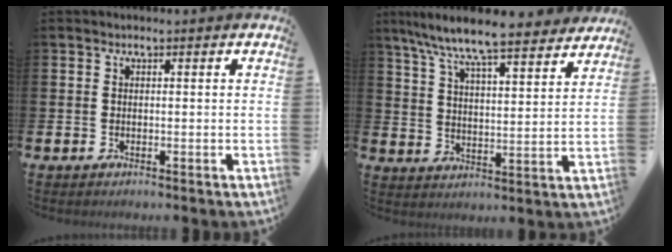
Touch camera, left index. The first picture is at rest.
{"total": 9.1, "force": [8.6, 0.6, 3.1], "torque": [-0.085, -0.061, 0.147]}